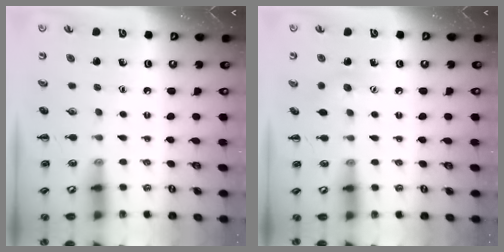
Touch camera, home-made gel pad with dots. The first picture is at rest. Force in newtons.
{"total": 7.1, "press": 6.9, "slide": 1.7}